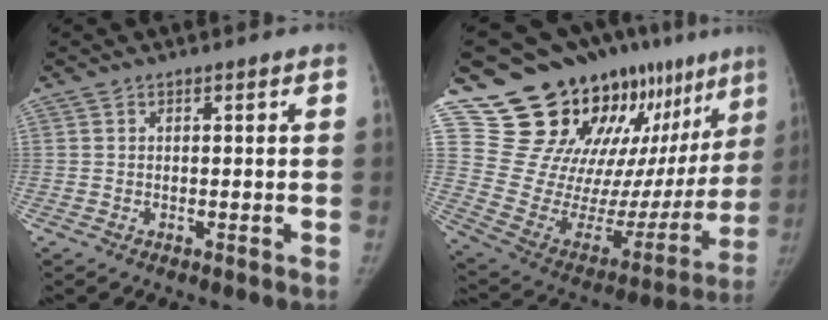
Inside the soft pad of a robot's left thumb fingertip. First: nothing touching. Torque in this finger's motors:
{"motor_torque": [1.91, 1.91, 0.95, -1.83, -0.01]}